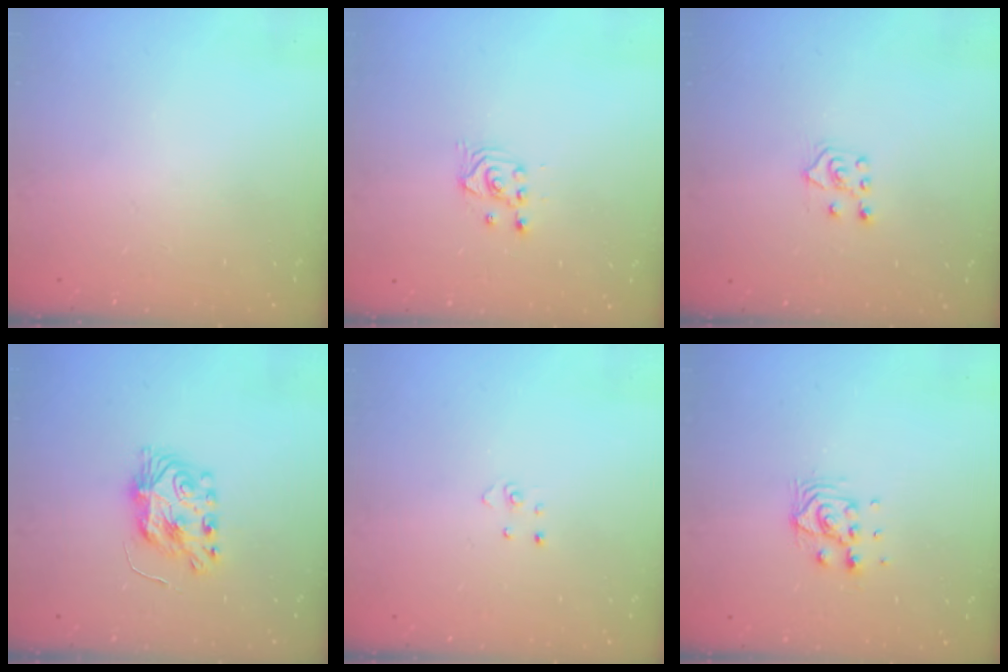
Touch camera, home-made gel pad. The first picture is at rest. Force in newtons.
{"total": 2.4, "press": 2.3, "slide": 0.2}
{"total": 5.5, "press": 5.5, "slide": 0.4}
{"total": 7.9, "press": 7.9, "slide": 0.5}
{"total": 2.7, "press": 2.7, "slide": 0.3}
{"total": 6.9, "press": 6.9, "slide": 0.4}